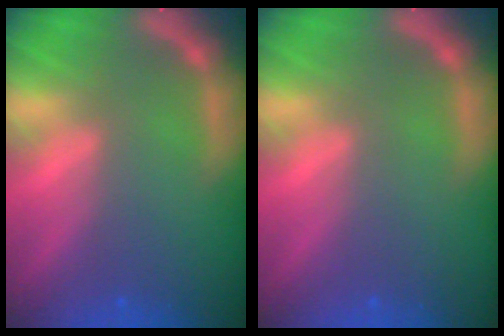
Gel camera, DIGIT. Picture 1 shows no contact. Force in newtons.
{"total": 0.0}